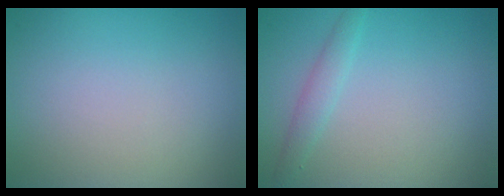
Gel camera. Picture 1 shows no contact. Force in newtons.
{"total": 1.3, "press": 1.3, "slide": 0.1}